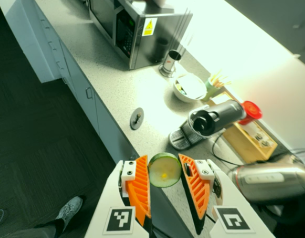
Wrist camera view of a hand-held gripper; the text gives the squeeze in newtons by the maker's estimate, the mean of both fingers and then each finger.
{"total": 11.0, "left": 11.3, "right": 10.6}